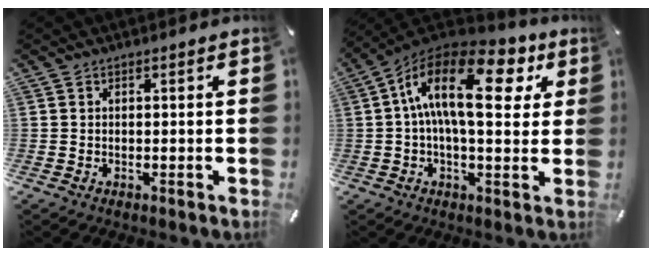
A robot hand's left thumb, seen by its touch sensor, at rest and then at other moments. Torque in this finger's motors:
{"motor_torque": [0.68, 2.97, 2.36, -0.41, 0.79]}